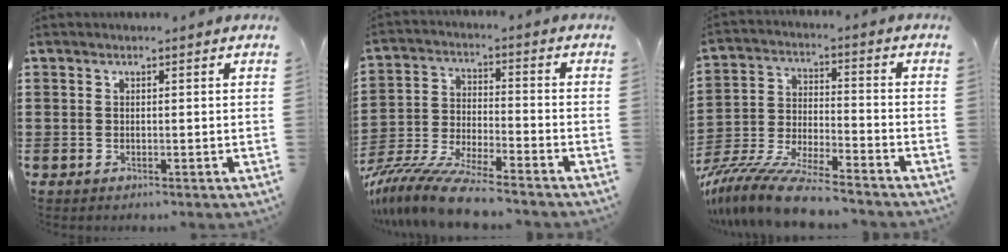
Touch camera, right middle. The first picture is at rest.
{"total": 9.2, "force": [-8.3, 0.3, 3.9], "torque": [-0.077, 0.008, -0.164]}
{"total": 9.4, "force": [-8.7, 0.2, 3.6], "torque": [-0.070, 0.008, -0.173]}